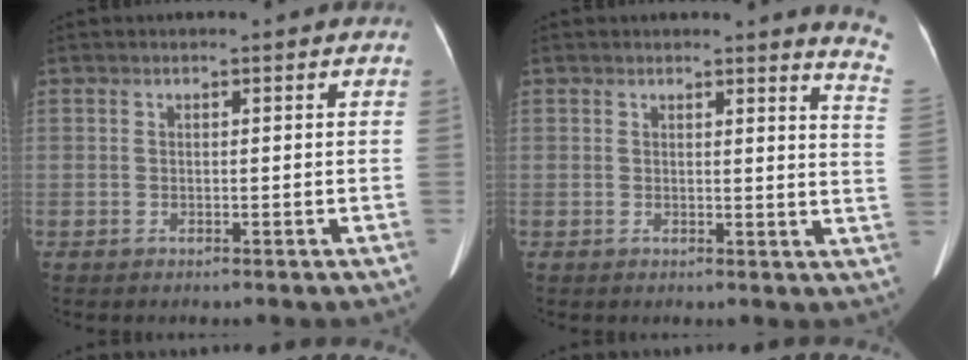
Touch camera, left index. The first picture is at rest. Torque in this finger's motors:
{"motor_torque": [-0.19, -0.53, 0.00, 0.05]}